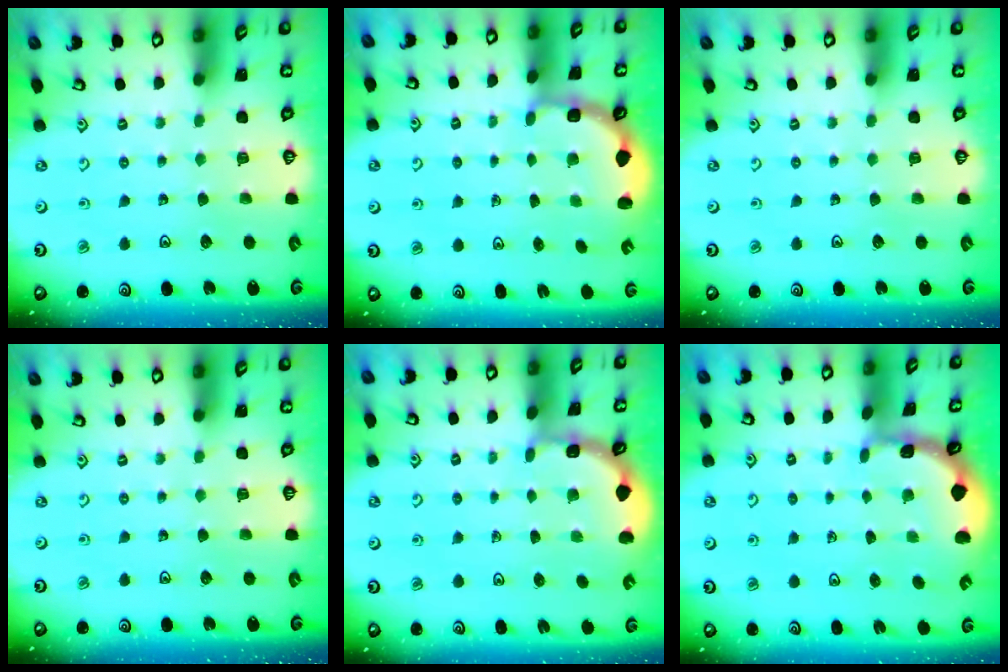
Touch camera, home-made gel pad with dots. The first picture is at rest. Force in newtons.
{"total": 2.8, "press": 2.5, "slide": 1.4}
{"total": 0.0}
{"total": 0.0}
{"total": 2.1, "press": 2.1, "slide": 0.2}
{"total": 1.5, "press": 1.5, "slide": 0.1}